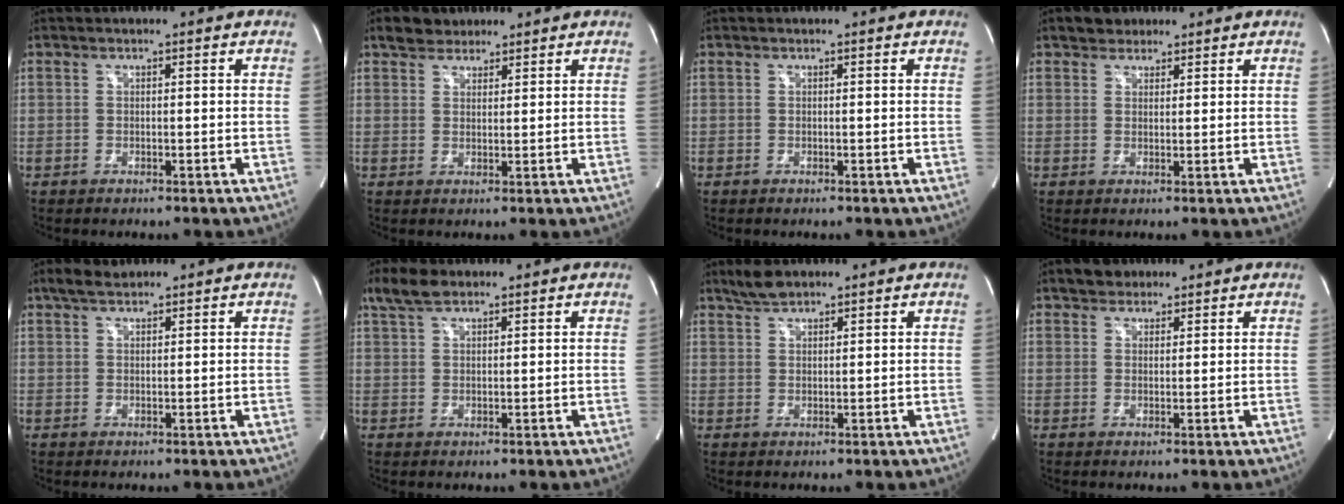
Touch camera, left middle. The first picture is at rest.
{"total": 3.8, "force": [2.9, 2.2, 0.8], "torque": [-0.019, 0.019, 0.052]}
{"total": 0.0}
{"total": 2.7, "force": [2.1, 1.8, 0.3], "torque": [-0.005, 0.014, 0.032]}
{"total": 2.8, "force": [2.3, 1.1, 1.3], "torque": [-0.030, 0.016, 0.041]}
{"total": 4.9, "force": [3.6, 1.8, 2.7], "torque": [-0.068, 0.020, 0.075]}
{"total": 3.2, "force": [2.8, 0.9, 1.2], "torque": [-0.032, 0.009, 0.055]}
{"total": 3.0, "force": [2.3, 1.9, 0.5], "torque": [-0.010, 0.014, 0.036]}